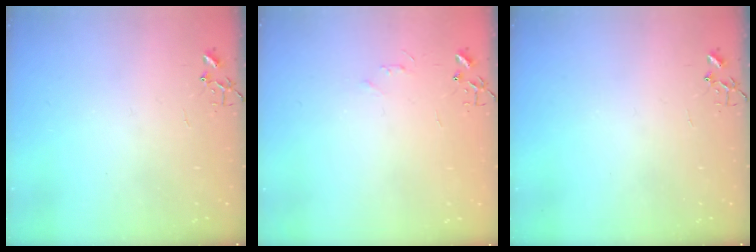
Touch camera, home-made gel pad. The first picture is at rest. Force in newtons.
{"total": 3.5, "press": 3.4, "slide": 0.4}
{"total": 0.0}